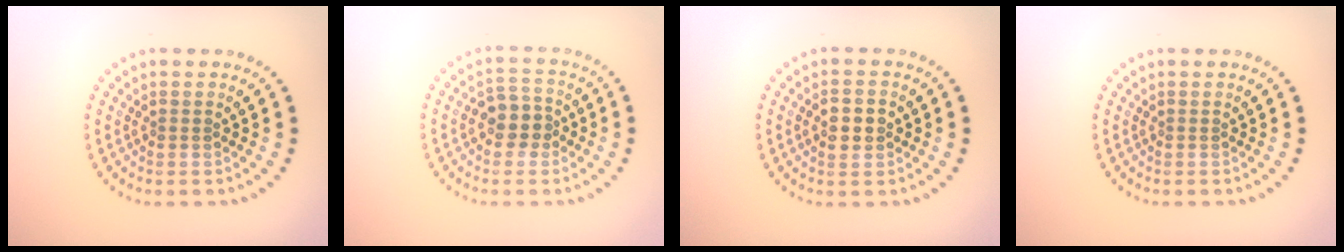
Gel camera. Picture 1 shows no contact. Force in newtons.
{"total": 2.9, "press": 2.7, "slide": 0.9}
{"total": 2.8, "press": 2.8, "slide": 0.2}
{"total": 0.0}